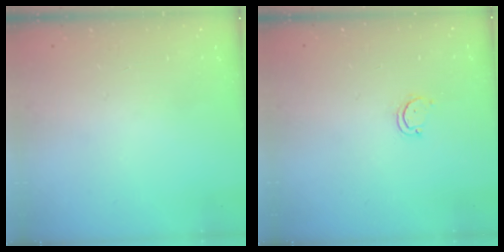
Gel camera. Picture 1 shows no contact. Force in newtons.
{"total": 2.7, "press": 2.7, "slide": 0.3}